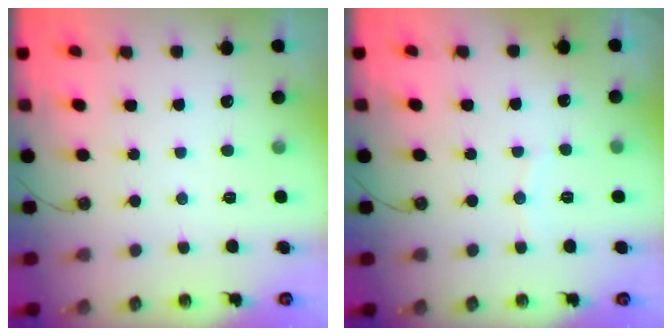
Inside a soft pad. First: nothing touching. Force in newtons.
{"total": 3.1, "press": 3.1, "slide": 0.4}